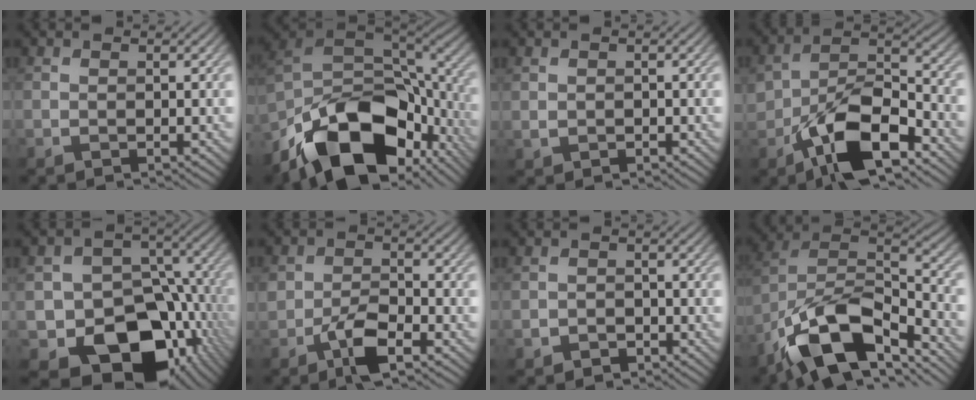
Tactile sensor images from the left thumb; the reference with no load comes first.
{"total": 17.9, "force": [-10.2, 9.1, 11.6], "torque": [-0.226, -0.027, -0.179]}
{"total": 1.0, "force": [-0.1, 0.9, 0.5], "torque": [-0.014, -0.004, 0.003]}
{"total": 11.9, "force": [-5.9, 6.1, 8.3], "torque": [-0.158, -0.015, -0.105]}
{"total": 16.7, "force": [-7.1, 12.4, 8.7], "torque": [-0.119, -0.041, -0.092]}
{"total": 4.9, "force": [-2.6, 2.6, 3.4], "torque": [-0.065, -0.001, -0.052]}
{"total": 1.8, "force": [-1.2, 1.2, 0.3], "torque": [-0.001, -0.005, -0.025]}
{"total": 15.9, "force": [-10.6, 6.5, 9.9], "torque": [-0.208, -0.013, -0.199]}